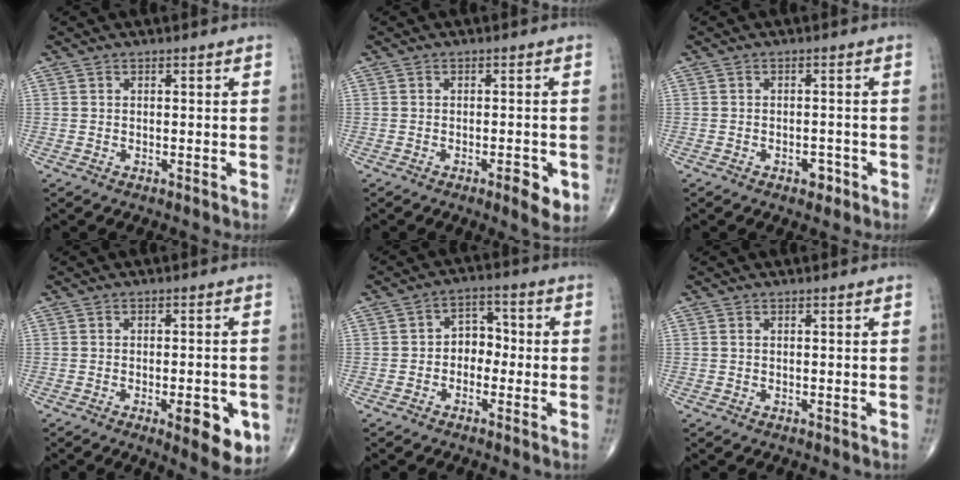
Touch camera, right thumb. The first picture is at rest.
{"total": 4.5, "force": [-1.8, 1.5, 3.9], "torque": [-0.045, -0.002, -0.021]}
{"total": 2.4, "force": [-1.3, 1.4, 1.4], "torque": [-0.010, 0.006, -0.016]}
{"total": 9.0, "force": [-3.2, 3.1, 7.9], "torque": [-0.081, -0.004, -0.035]}
{"total": 5.2, "force": [-1.0, 4.0, 3.2], "torque": [-0.019, 0.025, -0.031]}
{"total": 0.0}